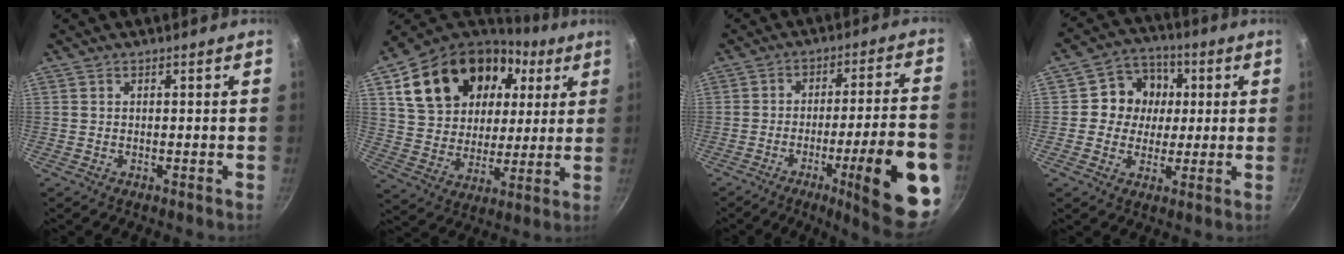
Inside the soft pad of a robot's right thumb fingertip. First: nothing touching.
{"total": 25.2, "force": [9.8, 17.7, 15.1], "torque": [-0.260, 0.010, 0.174]}
{"total": 20.7, "force": [-7.8, 3.5, 18.8], "torque": [-0.237, 0.029, -0.107]}
{"total": 9.3, "force": [1.2, 8.6, 3.4], "torque": [-0.008, 0.011, 0.003]}